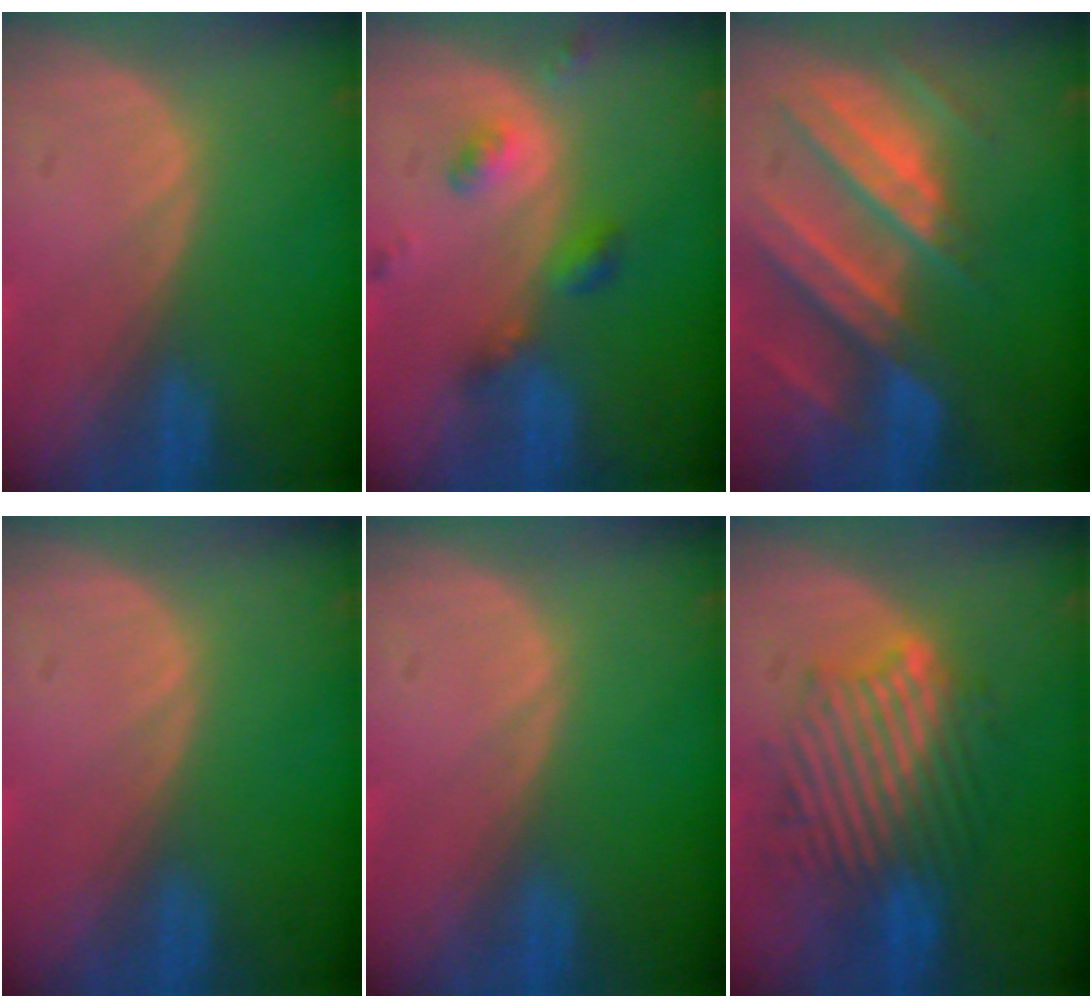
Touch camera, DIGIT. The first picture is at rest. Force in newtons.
{"total": 4.9, "press": 4.3, "slide": 2.3}
{"total": 10.4, "press": 9.2, "slide": 4.8}
{"total": 0.0}
{"total": 0.0}
{"total": 9.3, "press": 9.3, "slide": 0.9}